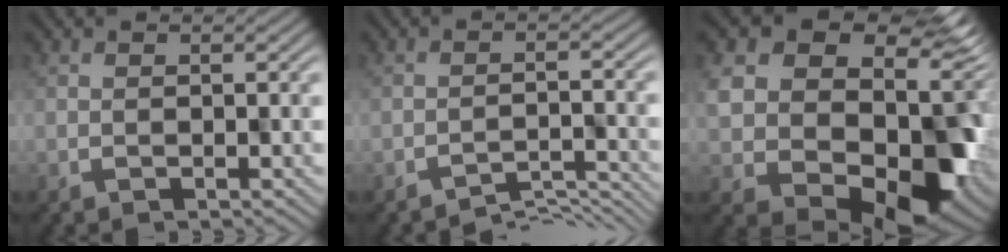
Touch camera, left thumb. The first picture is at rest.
{"total": 3.6, "force": [-3.1, 0.8, 1.6], "torque": [-0.024, -0.002, -0.042]}
{"total": 17.4, "force": [2.2, 13.4, 10.9], "torque": [-0.189, -0.033, 0.081]}